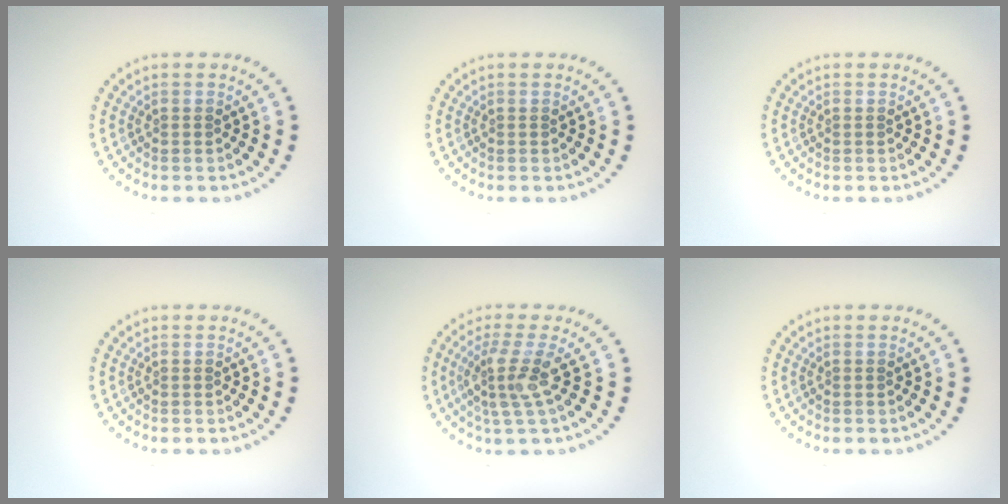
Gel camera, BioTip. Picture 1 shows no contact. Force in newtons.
{"total": 0.0}
{"total": 0.0}
{"total": 0.0}
{"total": 3.3, "press": 2.5, "slide": 2.1}
{"total": 0.0}